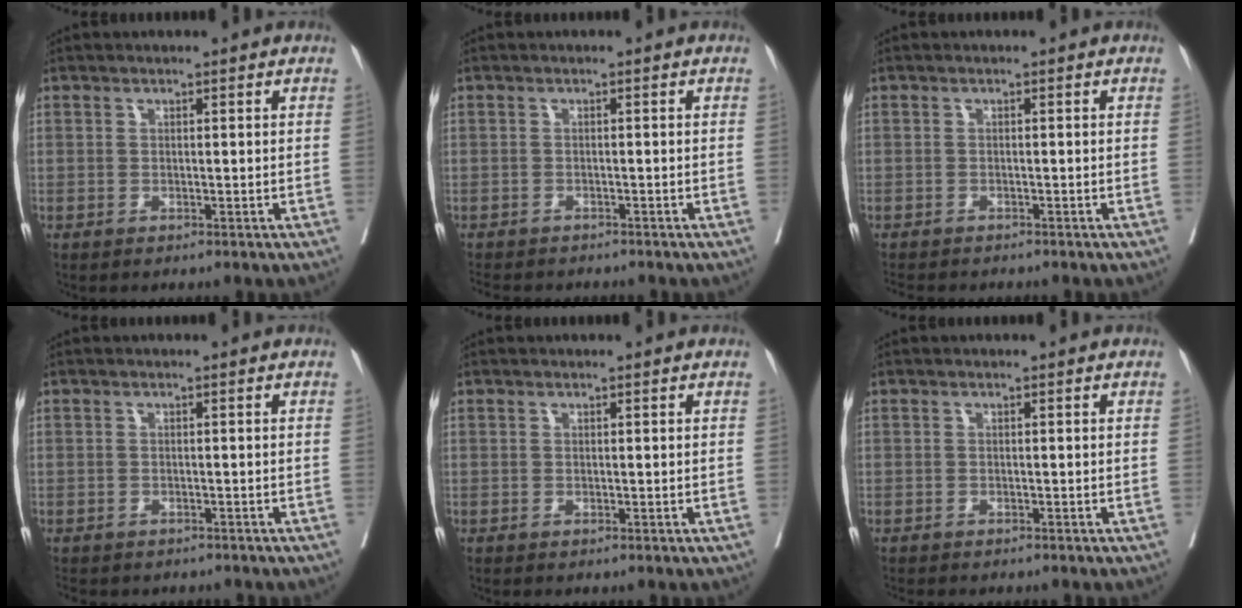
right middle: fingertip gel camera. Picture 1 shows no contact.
{"total": 7.5, "force": [-6.8, 2.0, 2.6], "torque": [-0.047, -0.010, -0.094]}
{"total": 6.1, "force": [-5.4, 1.4, 2.3], "torque": [-0.037, -0.009, -0.078]}
{"total": 6.2, "force": [-5.3, 2.5, 2.0], "torque": [-0.040, -0.006, -0.068]}
{"total": 0.0}
{"total": 2.6, "force": [-2.4, 0.4, 1.0], "torque": [-0.022, -0.008, -0.031]}